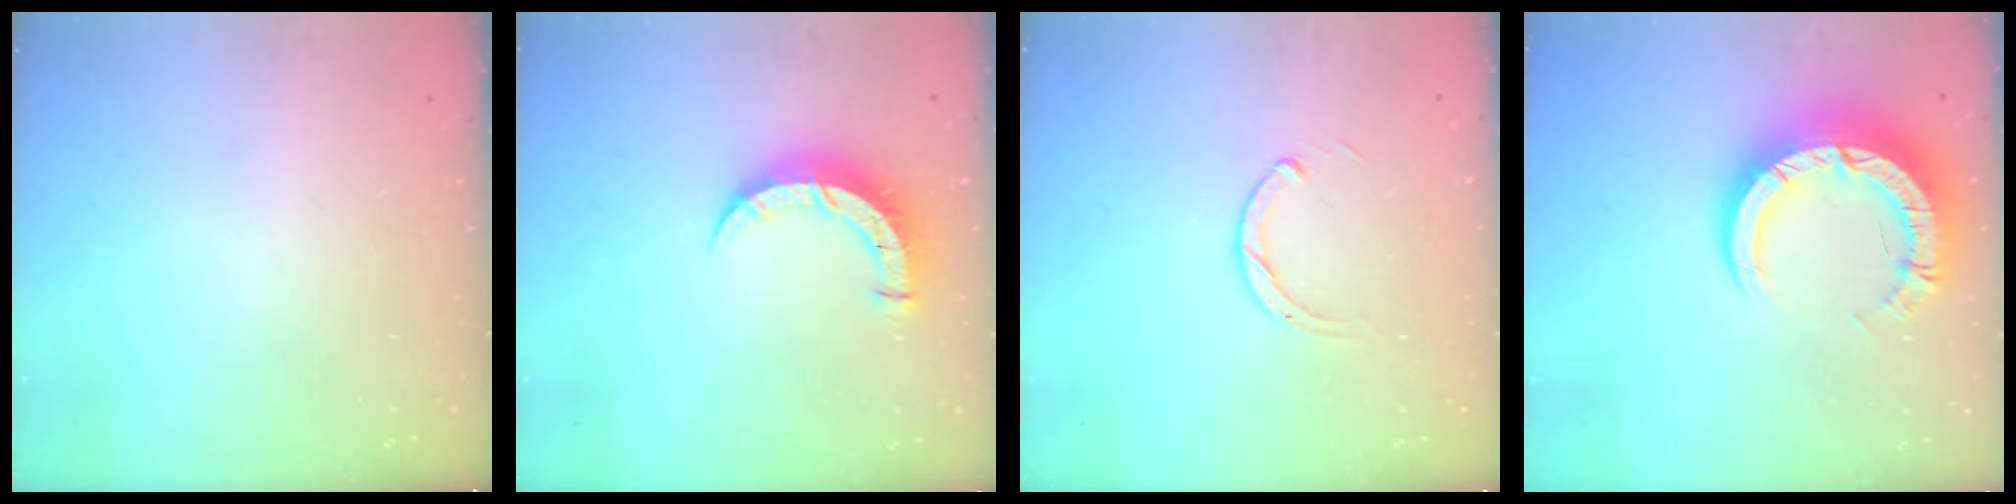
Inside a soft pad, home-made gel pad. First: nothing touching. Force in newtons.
{"total": 8.2, "press": 8.2, "slide": 0.6}
{"total": 2.5, "press": 2.5, "slide": 0.3}
{"total": 14.5, "press": 14.4, "slide": 1.4}